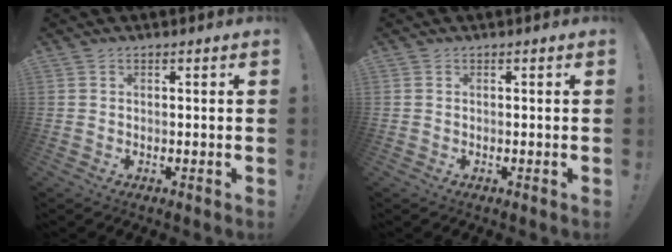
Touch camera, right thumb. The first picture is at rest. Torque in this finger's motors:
{"motor_torque": [-0.10, 0.18, -0.06, 0.17, 0.00]}